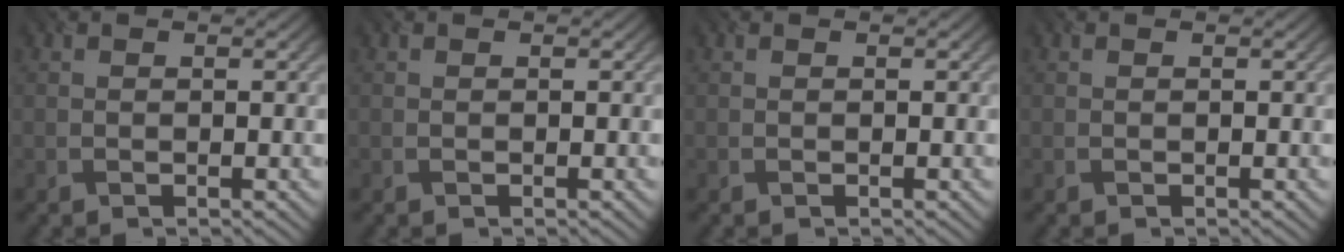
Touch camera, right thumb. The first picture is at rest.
{"total": 0.0}
{"total": 0.0}
{"total": 0.0}